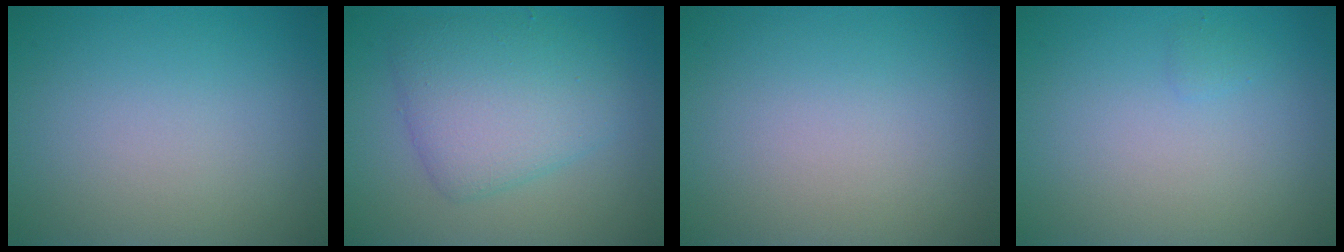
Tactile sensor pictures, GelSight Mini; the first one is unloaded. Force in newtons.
{"total": 5.3, "press": 5.3, "slide": 0.1}
{"total": 0.0}
{"total": 0.5, "press": 0.5, "slide": 0.1}